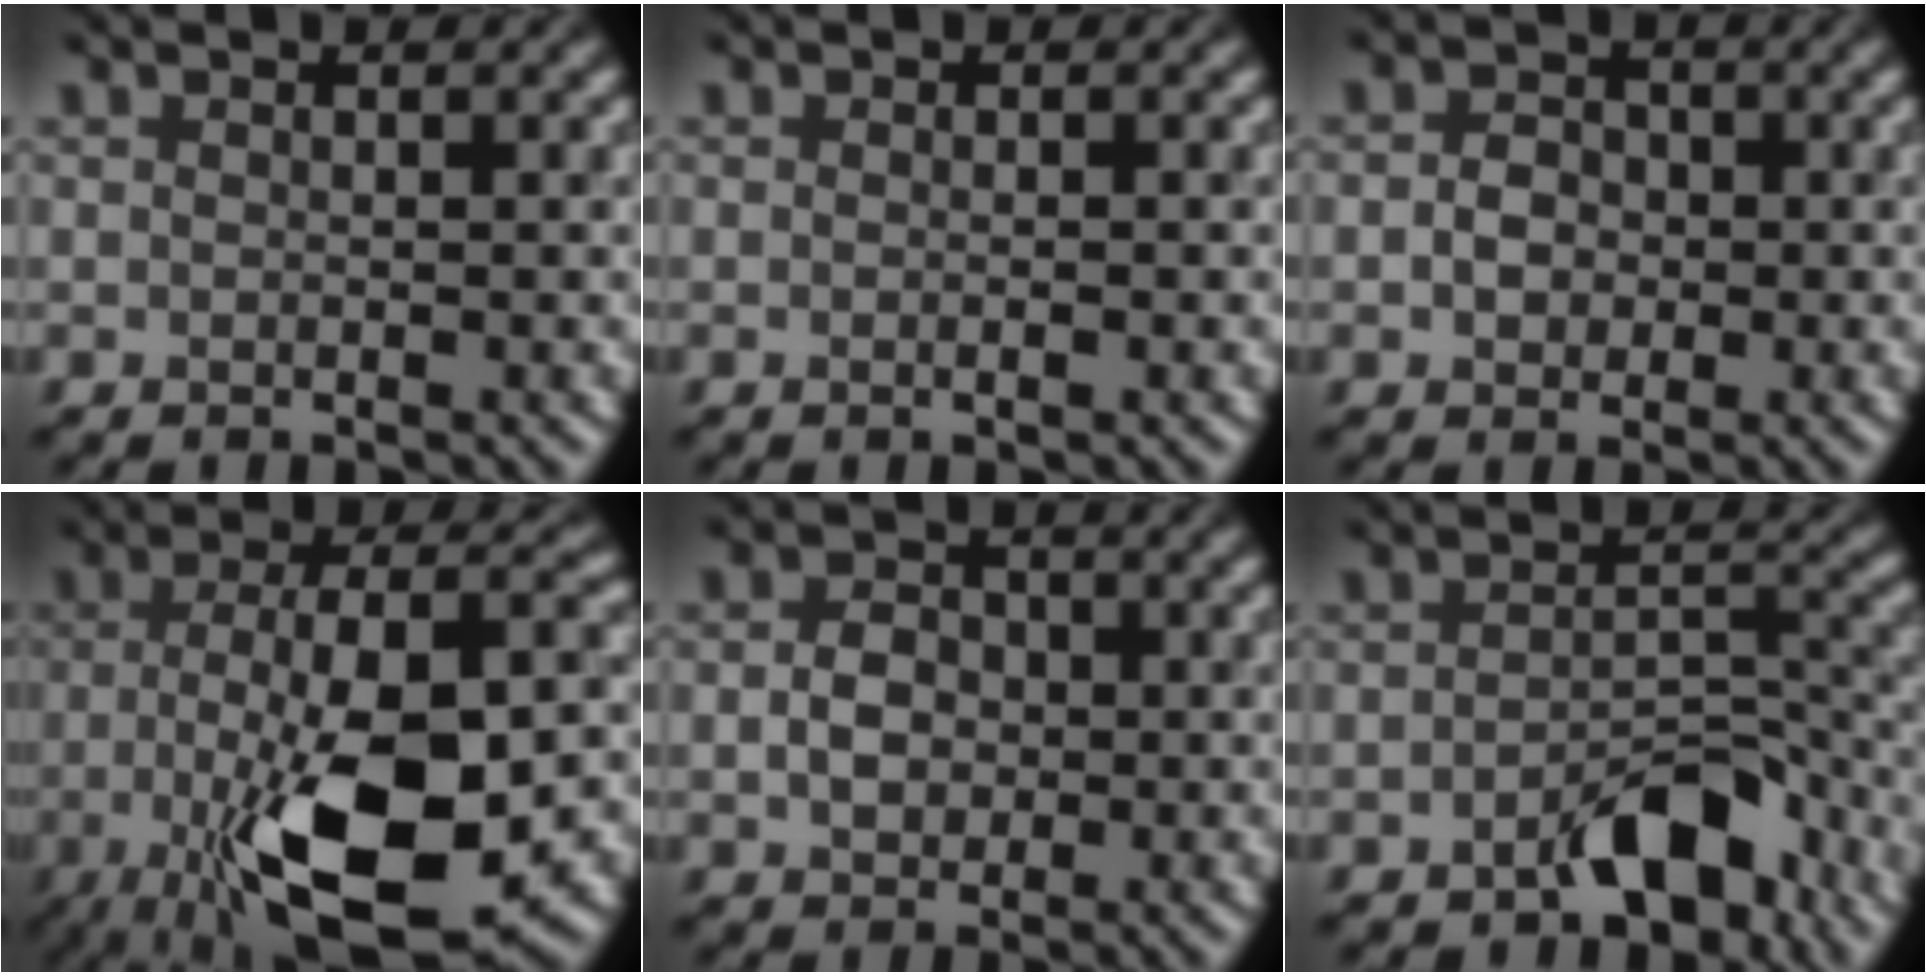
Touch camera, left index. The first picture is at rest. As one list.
[{"total": 1.1, "force": [-0.1, 0.7, 0.9], "torque": [0.007, 0.011, -0.017]}, {"total": 1.8, "force": [-1.1, 1.5, 0.0], "torque": [-0.005, 0.001, -0.013]}, {"total": 13.1, "force": [-4.4, 4.5, 11.5], "torque": [-0.181, -0.007, -0.059]}, {"total": 2.1, "force": [-1.0, 1.7, 0.5], "torque": [-0.020, 0.001, -0.011]}, {"total": 5.1, "force": [-4.0, 1.9, 2.4], "torque": [-0.033, 0.009, -0.057]}]